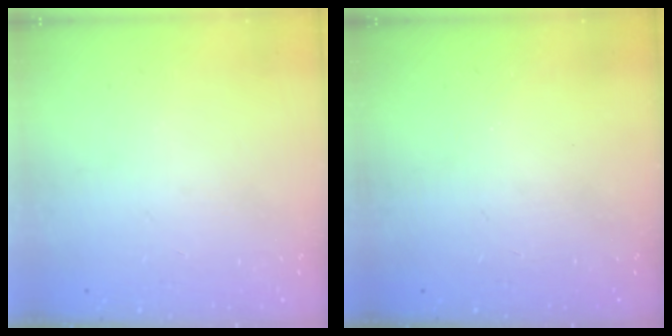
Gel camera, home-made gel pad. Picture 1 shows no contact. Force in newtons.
{"total": 0.0}